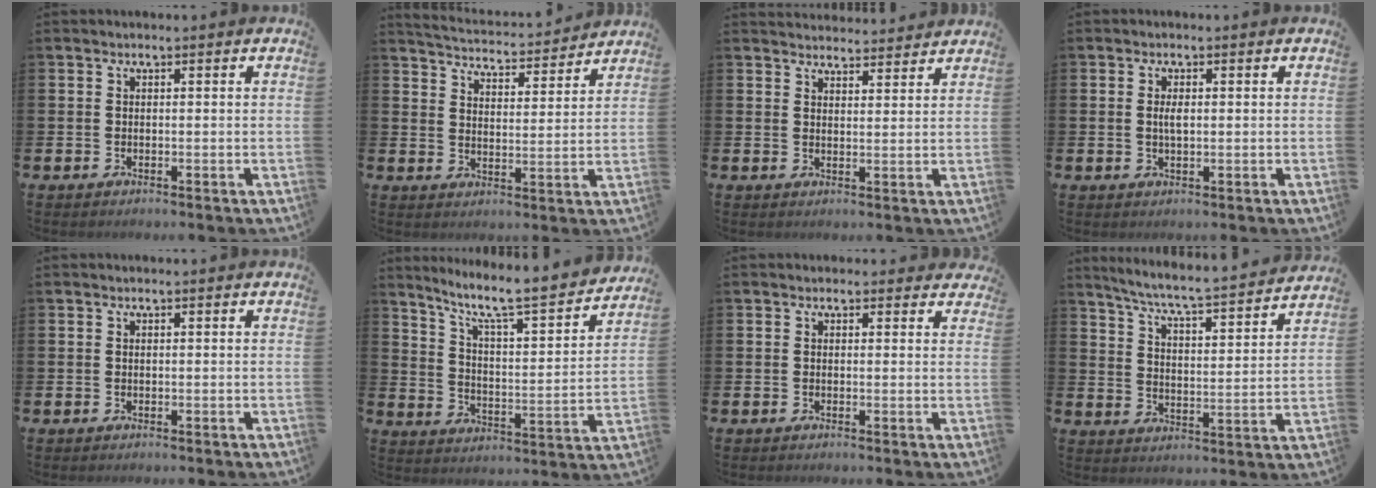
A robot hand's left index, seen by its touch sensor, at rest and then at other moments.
{"total": 4.5, "force": [4.5, 0.5, 0.2], "torque": [-0.023, -0.039, 0.075]}
{"total": 3.5, "force": [3.4, 0.6, -0.3], "torque": [-0.002, -0.020, 0.063]}
{"total": 2.0, "force": [0.3, 0.8, 1.8], "torque": [-0.031, 0.003, 0.001]}
{"total": 0.0}
{"total": 7.9, "force": [7.0, 0.8, 3.5], "torque": [-0.094, -0.057, 0.112]}
{"total": 1.1, "force": [0.8, 0.7, 0.1], "torque": [0.009, 0.006, 0.011]}
{"total": 6.5, "force": [6.2, 0.0, 2.1], "torque": [-0.068, -0.053, 0.101]}